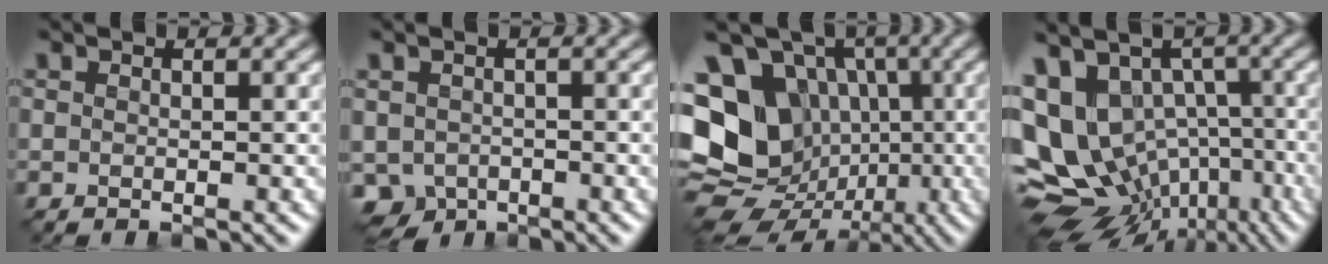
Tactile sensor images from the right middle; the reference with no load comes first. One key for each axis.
{"total": 3.8, "fx": -1.8, "fy": 2.8, "fz": 1.7, "tx": -0.041, "ty": -0.010, "tz": -0.035}
{"total": 18.7, "fx": -1.3, "fy": 16.1, "fz": 9.3, "tx": -0.200, "ty": 0.020, "tz": -0.052}
{"total": 14.2, "fx": -0.8, "fy": 11.1, "fz": 8.8, "tx": -0.184, "ty": -0.024, "tz": 0.028}